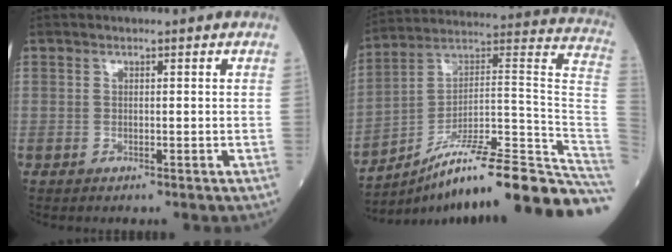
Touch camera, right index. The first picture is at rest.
{"total": 27.3, "force": [-20.5, 0.7, 18.0], "torque": [-0.152, 0.036, -0.316]}